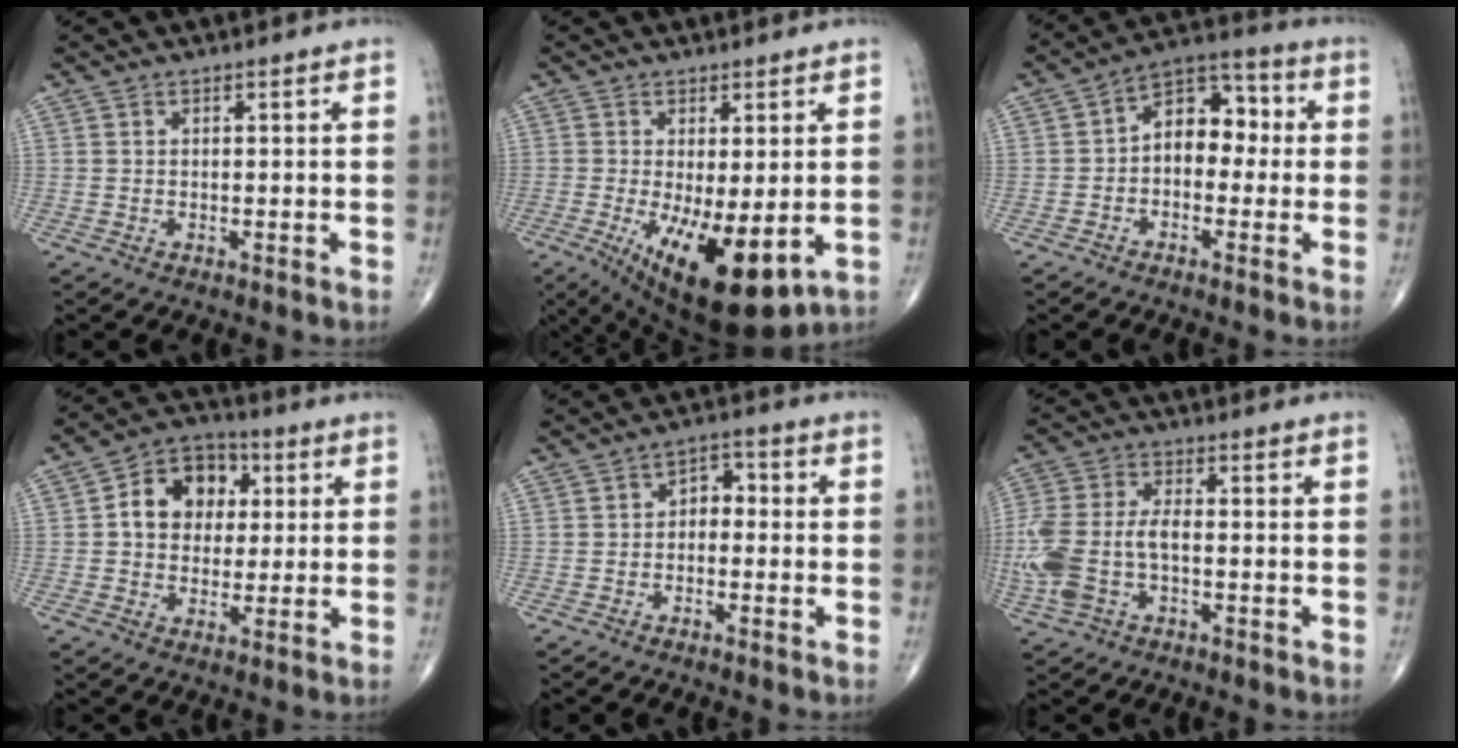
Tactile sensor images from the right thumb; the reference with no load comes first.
{"total": 14.2, "force": [-3.5, 5.2, 12.7], "torque": [-0.202, -0.028, -0.035]}
{"total": 9.9, "force": [-0.2, 6.5, 7.4], "torque": [-0.079, 0.039, -0.021]}
{"total": 10.8, "force": [2.1, 8.3, 6.5], "torque": [-0.065, 0.011, 0.026]}
{"total": 4.0, "force": [-0.5, 2.8, 2.8], "torque": [-0.023, 0.023, -0.022]}
{"total": 12.8, "force": [-2.5, 7.1, 10.4], "torque": [-0.258, 0.020, -0.047]}